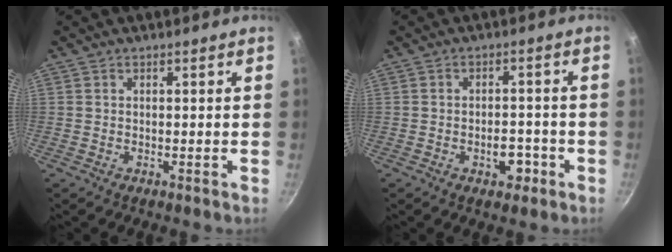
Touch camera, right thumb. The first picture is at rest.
{"total": 4.8, "force": [-2.1, 2.9, 3.2], "torque": [-0.022, 0.015, -0.028]}